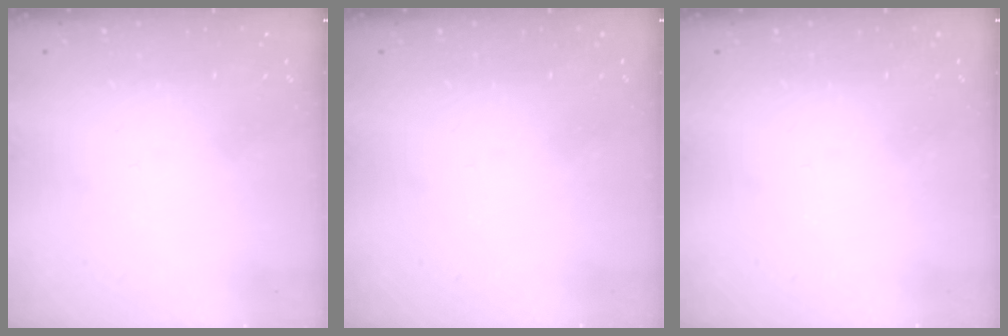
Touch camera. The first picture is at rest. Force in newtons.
{"total": 0.0}
{"total": 0.0}